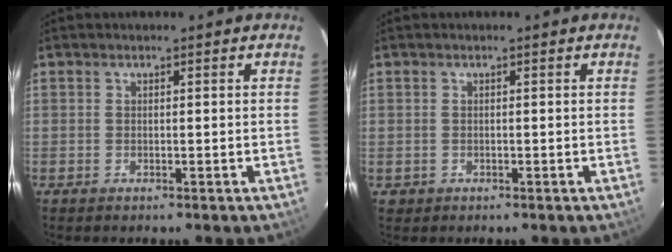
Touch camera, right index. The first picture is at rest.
{"total": 1.5, "force": [-0.2, 1.4, 0.1], "torque": [0.000, 0.002, 0.000]}